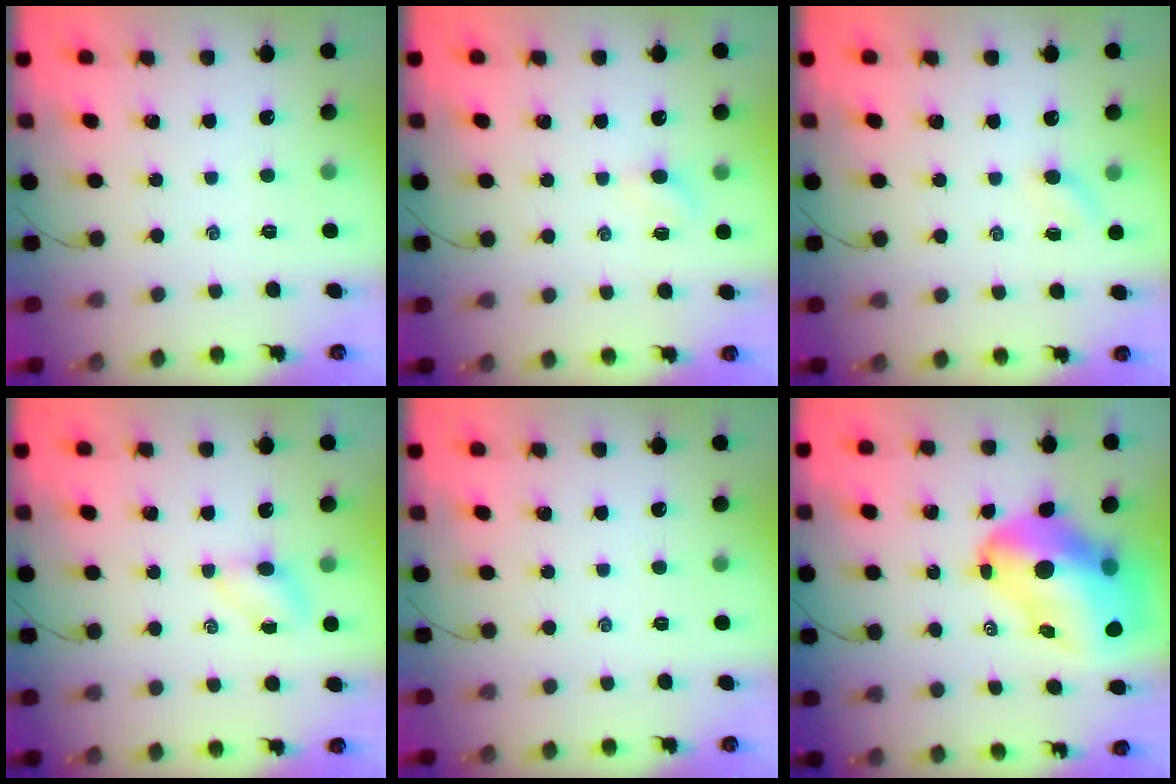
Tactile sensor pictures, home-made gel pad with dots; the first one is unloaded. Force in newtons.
{"total": 2.8, "press": 2.6, "slide": 1.0}
{"total": 3.2, "press": 3.0, "slide": 1.0}
{"total": 3.7, "press": 3.5, "slide": 1.2}
{"total": 0.0}
{"total": 18.4, "press": 17.6, "slide": 5.2}